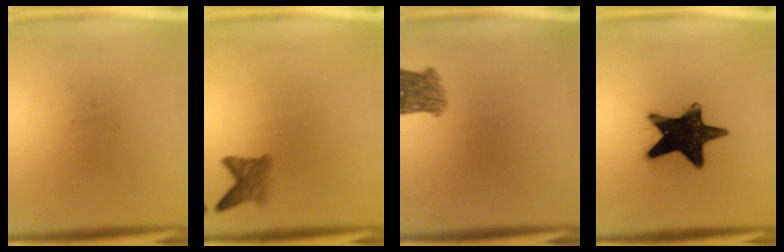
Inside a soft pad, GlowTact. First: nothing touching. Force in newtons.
{"total": 2.5}
{"total": 3.6}
{"total": 17.9}